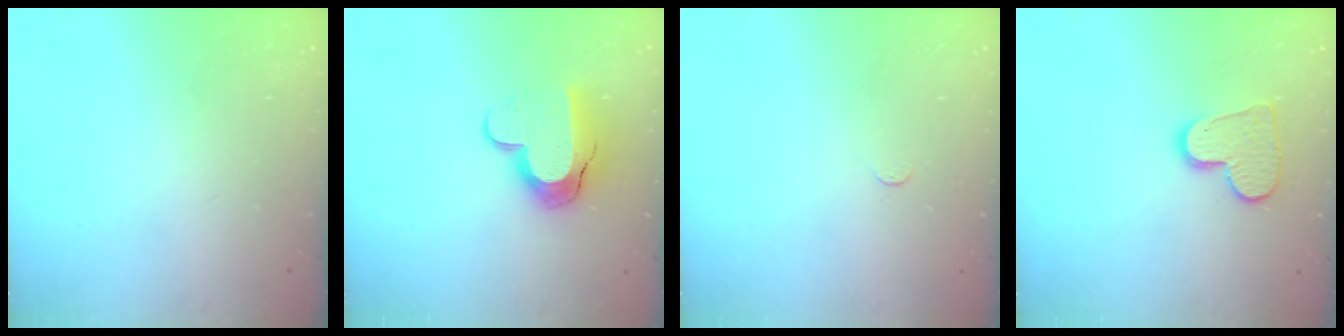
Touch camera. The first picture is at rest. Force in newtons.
{"total": 12.1, "press": 12.1, "slide": 0.9}
{"total": 2.7, "press": 2.7, "slide": 0.2}
{"total": 11.2, "press": 11.1, "slide": 0.7}